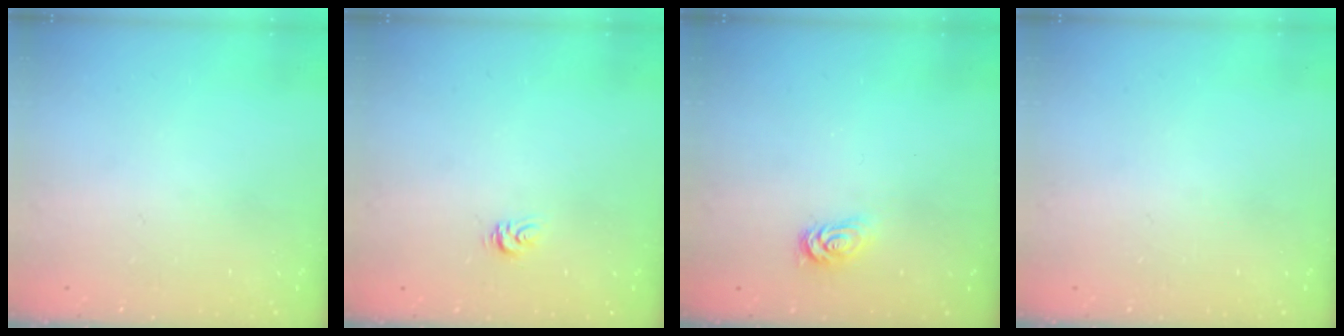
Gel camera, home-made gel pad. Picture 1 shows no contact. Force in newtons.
{"total": 3.5, "press": 3.5, "slide": 0.1}
{"total": 2.6, "press": 2.6, "slide": 0.4}
{"total": 0.0}